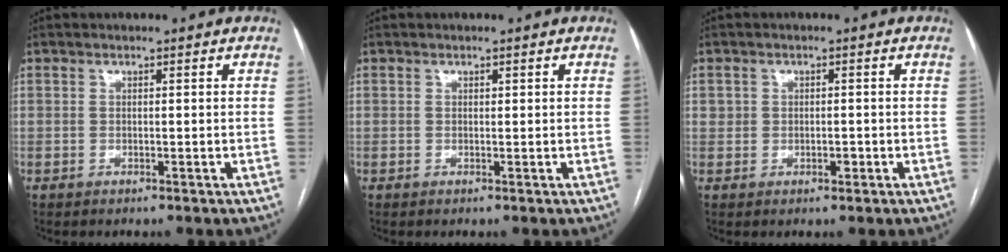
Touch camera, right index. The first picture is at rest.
{"total": 0.0}
{"total": 1.6, "force": [-0.1, 1.4, 0.8], "torque": [-0.017, 0.007, 0.004]}